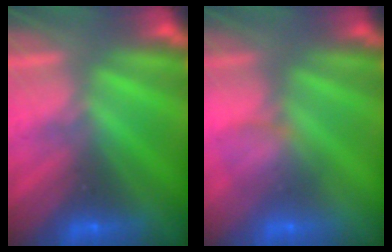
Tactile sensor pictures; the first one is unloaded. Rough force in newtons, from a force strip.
{"total": 3.0}